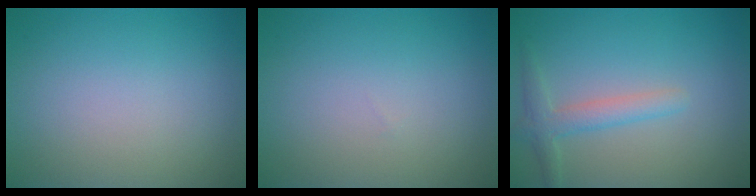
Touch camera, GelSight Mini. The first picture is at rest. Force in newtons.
{"total": 0.0}
{"total": 2.4, "press": 2.4, "slide": 0.1}